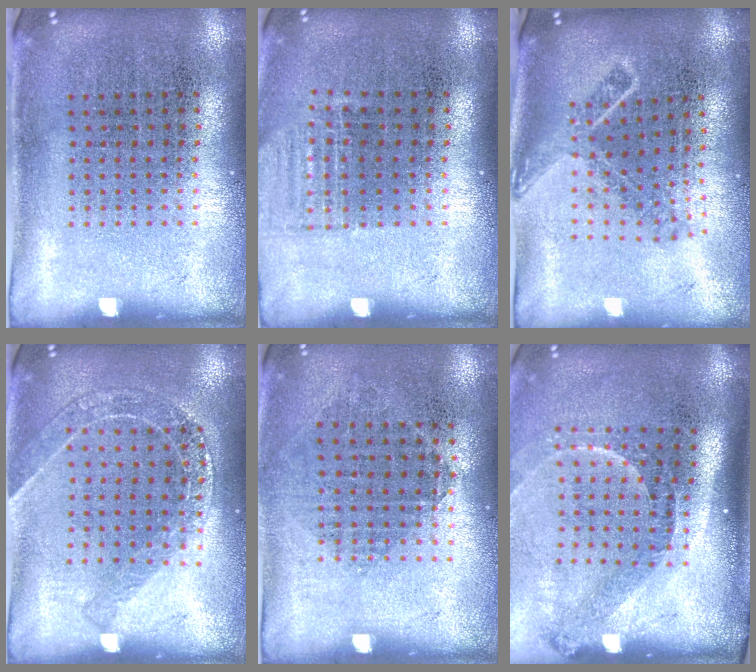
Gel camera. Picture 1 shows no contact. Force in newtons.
{"total": 0.9, "press": 0.9, "slide": 0.3}
{"total": 1.7, "press": 1.2, "slide": 1.1}
{"total": 1.4, "press": 1.4, "slide": 0.3}
{"total": 0.9, "press": 0.8, "slide": 0.4}
{"total": 2.0, "press": 1.4, "slide": 1.5}